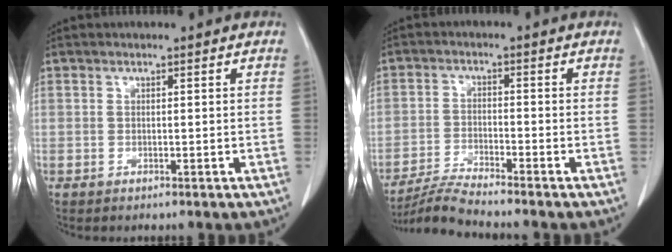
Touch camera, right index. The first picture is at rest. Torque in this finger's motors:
{"motor_torque": [-0.06, -0.14, 0.00, 0.04]}